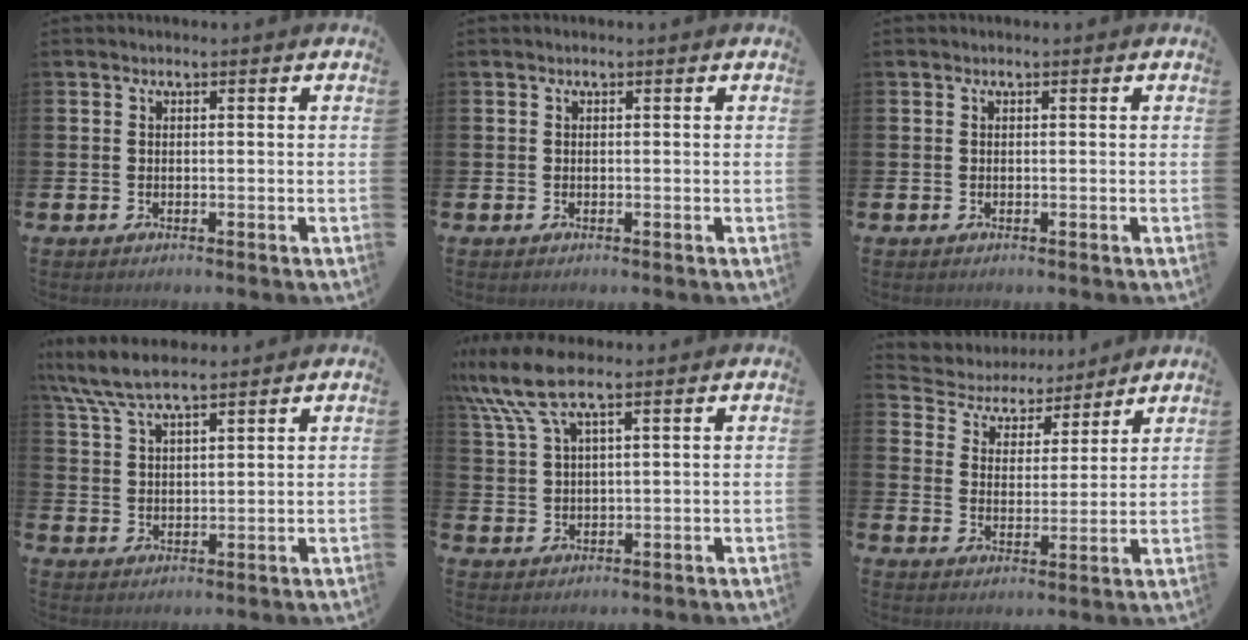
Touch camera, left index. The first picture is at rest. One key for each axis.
{"total": 0.0}
{"total": 0.0}
{"total": 7.6, "fx": 6.8, "fy": 1.6, "fz": 3.1, "tx": -0.076, "ty": -0.022, "tz": 0.123}
{"total": 8.3, "fx": 5.8, "fy": 2.3, "fz": 5.5, "tx": -0.124, "ty": -0.006, "tz": 0.106}
{"total": 5.1, "fx": 4.7, "fy": 2.1, "fz": 0.2, "tx": -0.038, "ty": -0.036, "tz": 0.077}